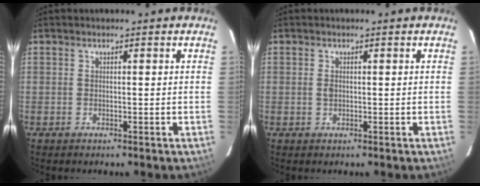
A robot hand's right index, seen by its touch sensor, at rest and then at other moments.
{"total": 1.0, "force": [0.0, 0.6, 0.8], "torque": [-0.019, 0.000, 0.002]}